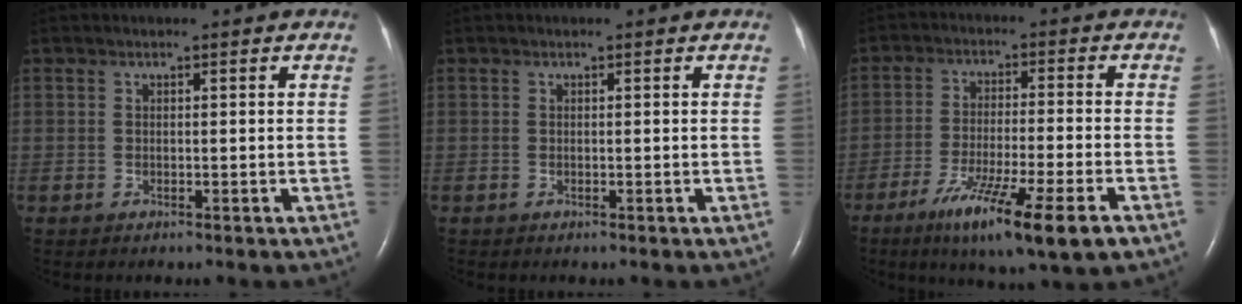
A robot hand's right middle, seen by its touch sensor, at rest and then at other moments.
{"total": 0.0}
{"total": 13.2, "force": [-7.4, 0.3, 10.9], "torque": [-0.188, -0.037, -0.121]}